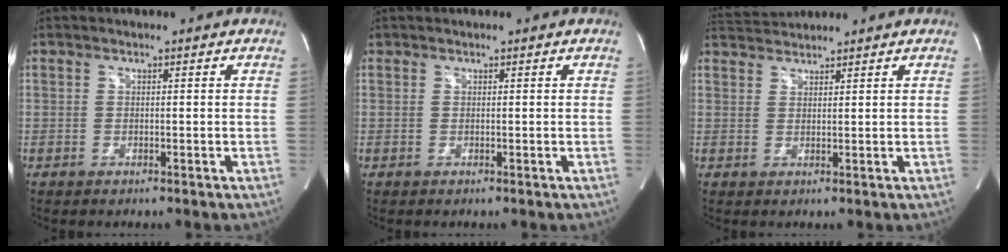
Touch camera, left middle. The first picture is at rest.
{"total": 0.0}
{"total": 3.3, "force": [3.3, -0.1, -0.2], "torque": [-0.007, 0.019, 0.067]}